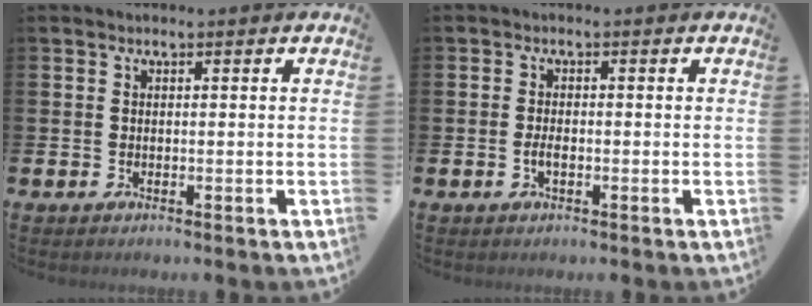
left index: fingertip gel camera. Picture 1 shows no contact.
{"total": 1.6, "force": [-0.5, 0.7, 1.3], "torque": [-0.020, -0.001, -0.011]}